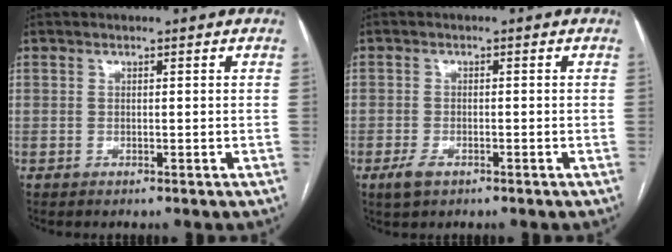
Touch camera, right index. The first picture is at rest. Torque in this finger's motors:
{"motor_torque": [0.03, 0.00, -0.51, -0.17]}